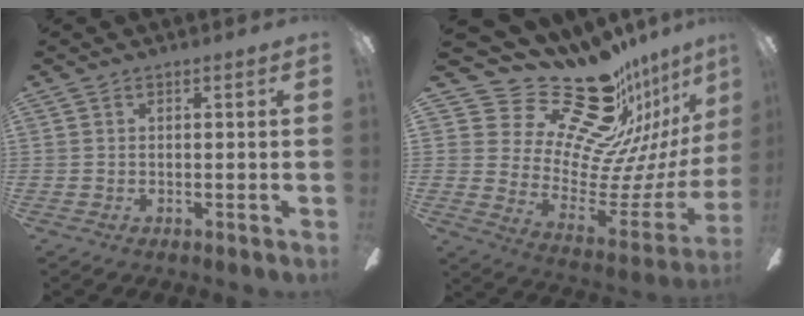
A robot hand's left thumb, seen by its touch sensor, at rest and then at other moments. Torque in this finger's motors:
{"motor_torque": [1.16, 0.16, -0.29, -0.49, -0.01]}